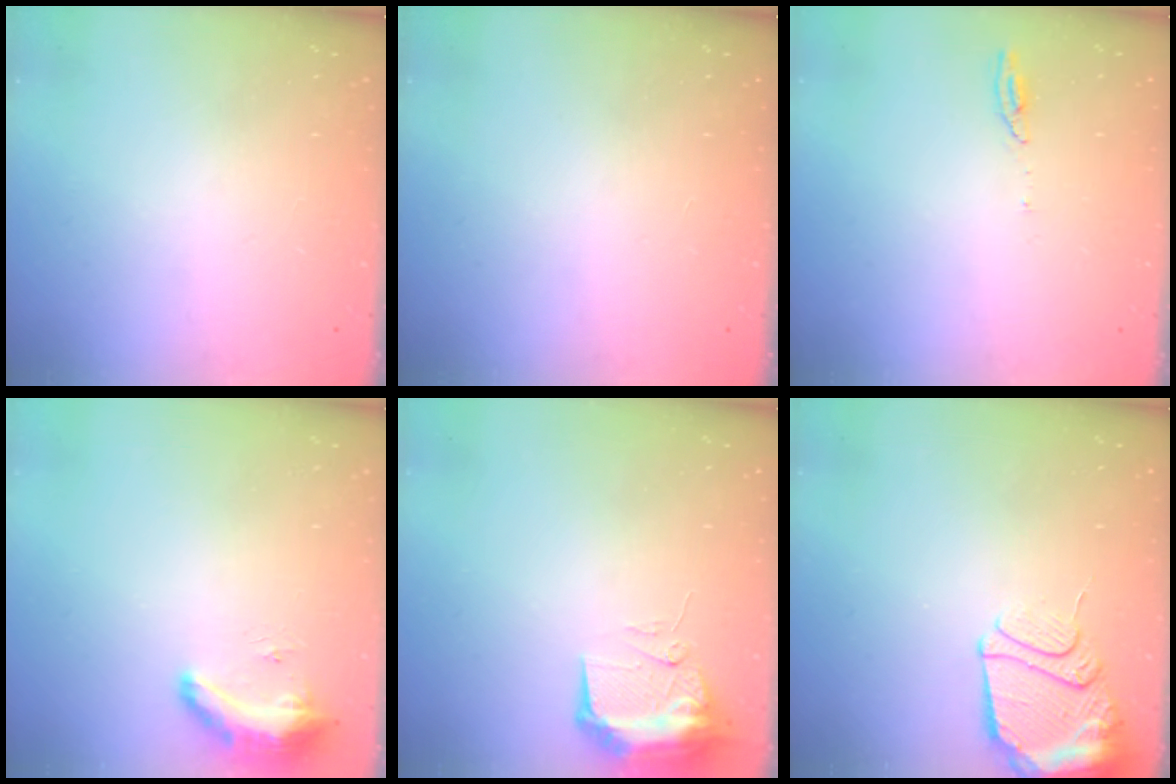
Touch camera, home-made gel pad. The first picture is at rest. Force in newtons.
{"total": 0.0}
{"total": 3.5, "press": 3.5, "slide": 0.3}
{"total": 16.1, "press": 10.6, "slide": 12.1}
{"total": 9.8, "press": 9.7, "slide": 1.2}
{"total": 13.3, "press": 13.2, "slide": 1.4}